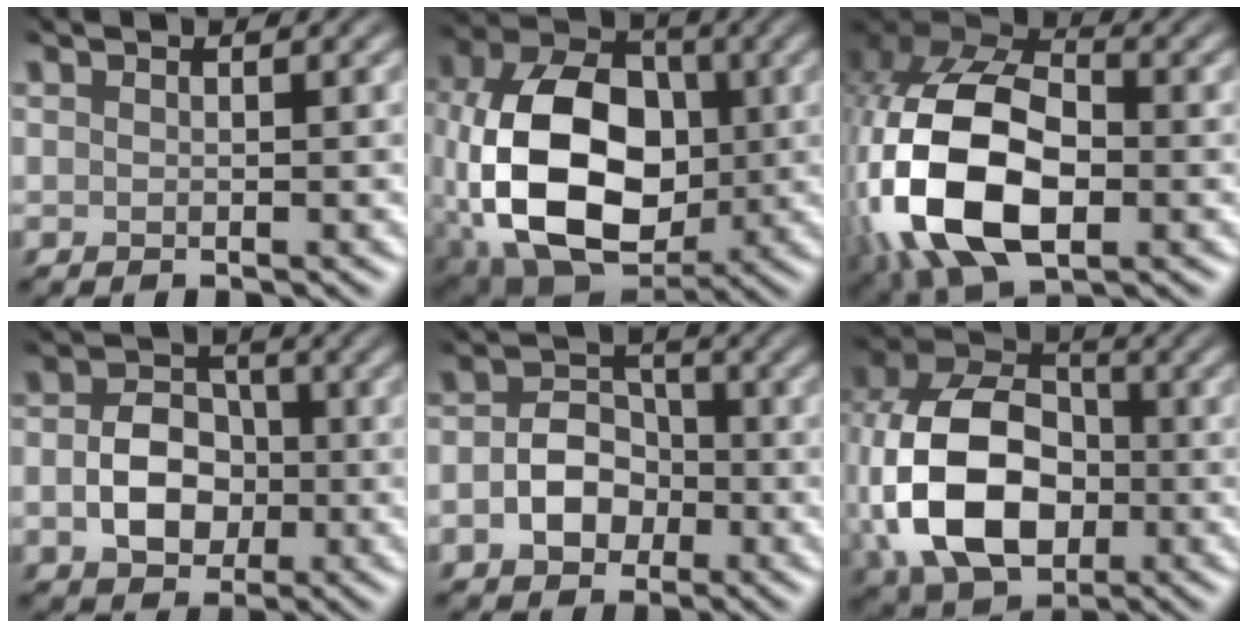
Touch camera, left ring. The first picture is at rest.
{"total": 13.4, "force": [-2.7, 9.0, 9.5], "torque": [-0.200, -0.011, -0.050]}
{"total": 14.0, "force": [-4.6, 8.6, 10.0], "torque": [-0.231, -0.013, -0.090]}
{"total": 4.6, "force": [-2.0, 3.4, 2.4], "torque": [-0.042, -0.005, -0.034]}
{"total": 3.9, "force": [-2.2, 2.8, 1.7], "torque": [-0.025, -0.004, -0.039]}
{"total": 12.2, "force": [-2.7, 8.6, 8.2], "torque": [-0.187, -0.012, -0.052]}